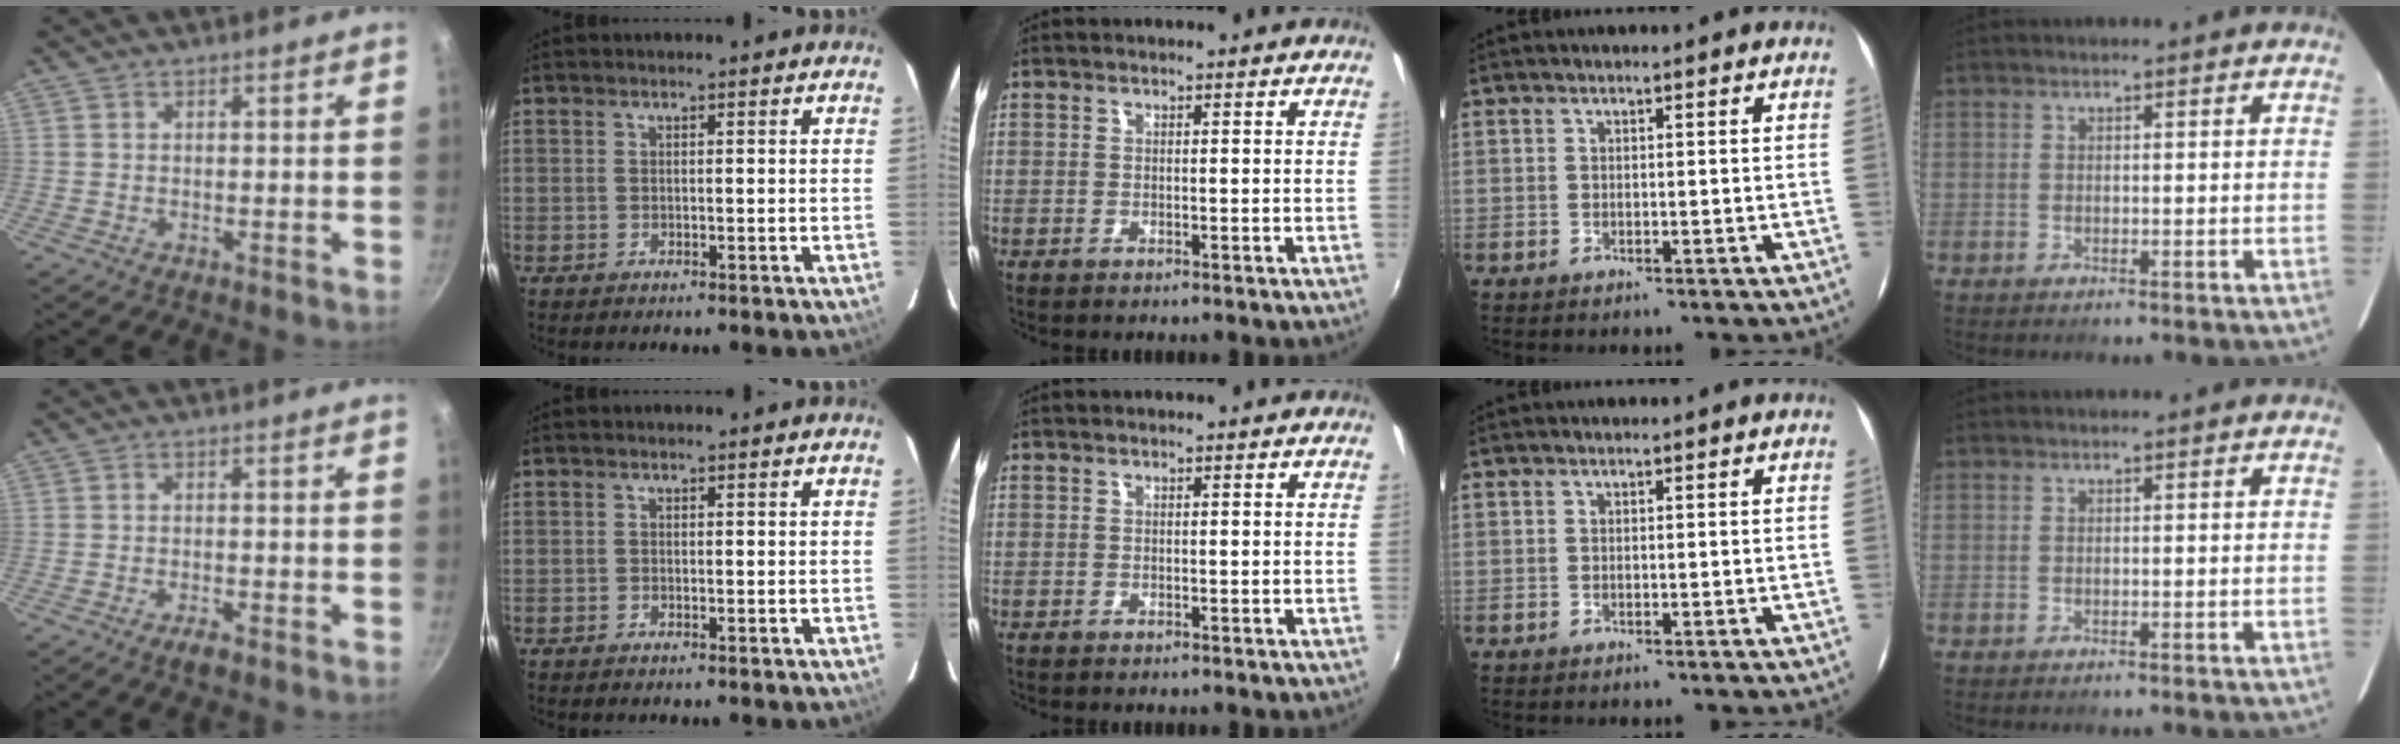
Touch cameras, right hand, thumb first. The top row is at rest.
{"thumb": {"total": 2.2, "force": [-1.5, 0.6, 1.5], "torque": [-0.033, 0.011, -0.026]}}